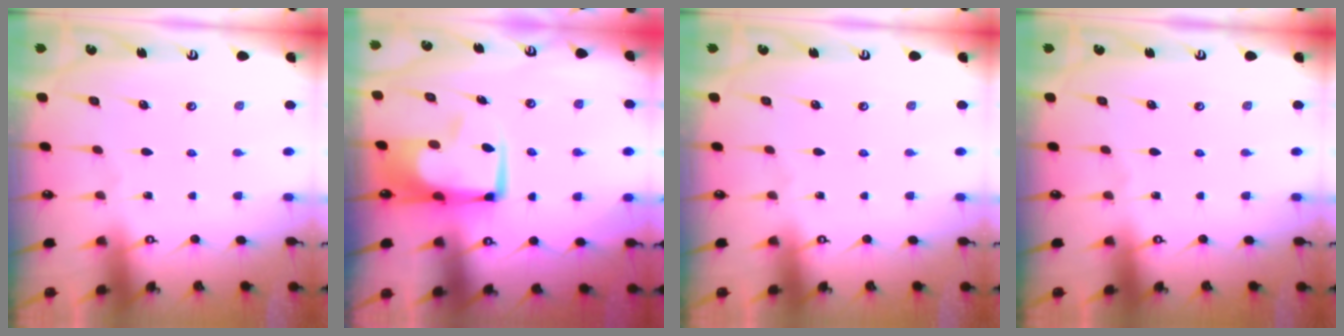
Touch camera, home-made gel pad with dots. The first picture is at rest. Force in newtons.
{"total": 7.4, "press": 7.3, "slide": 1.1}
{"total": 0.0}
{"total": 0.0}